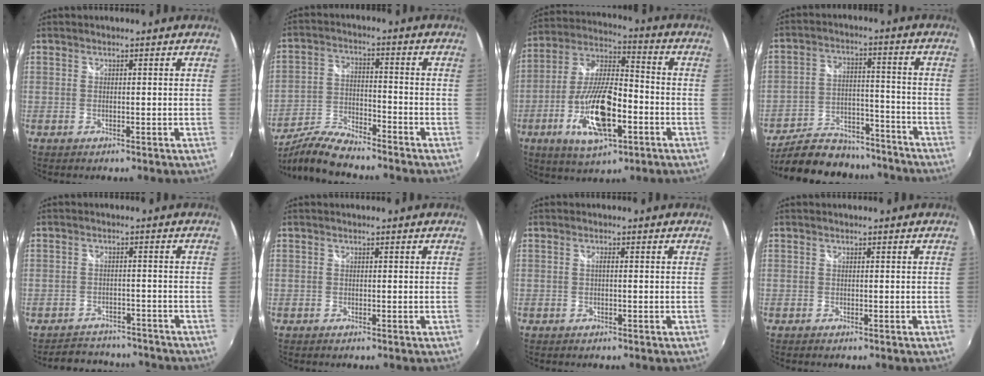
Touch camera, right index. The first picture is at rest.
{"total": 10.2, "force": [-9.1, 1.4, 4.3], "torque": [-0.093, -0.007, -0.174]}
{"total": 17.2, "force": [-6.1, 6.4, 14.8], "torque": [-0.304, -0.011, -0.109]}
{"total": 20.3, "force": [-17.2, 8.2, 7.0], "torque": [-0.152, 0.023, -0.239]}
{"total": 8.4, "force": [-7.4, 3.6, 1.5], "torque": [-0.039, 0.019, -0.097]}
{"total": 0.0}
{"total": 0.8, "force": [-0.2, 0.1, 0.8], "torque": [-0.014, 0.002, -0.004]}
{"total": 0.0}